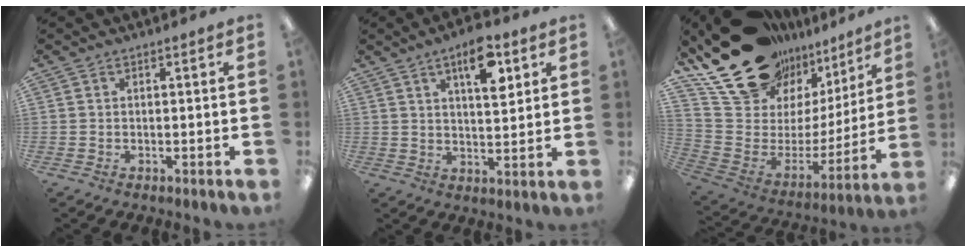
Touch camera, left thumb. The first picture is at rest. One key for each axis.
{"total": 10.1, "fx": 5.4, "fy": 4.1, "fz": 7.4, "tx": -0.098, "ty": -0.025, "tz": 0.086}
{"total": 21.2, "fx": 16.4, "fy": 10.9, "fz": 7.9, "tx": -0.145, "ty": -0.114, "tz": 0.307}